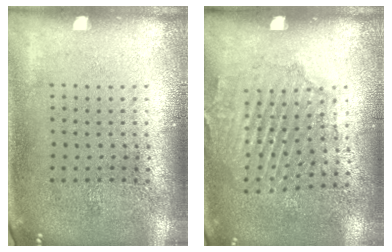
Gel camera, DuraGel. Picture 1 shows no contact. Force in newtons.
{"total": 1.7, "press": 1.5, "slide": 0.8}